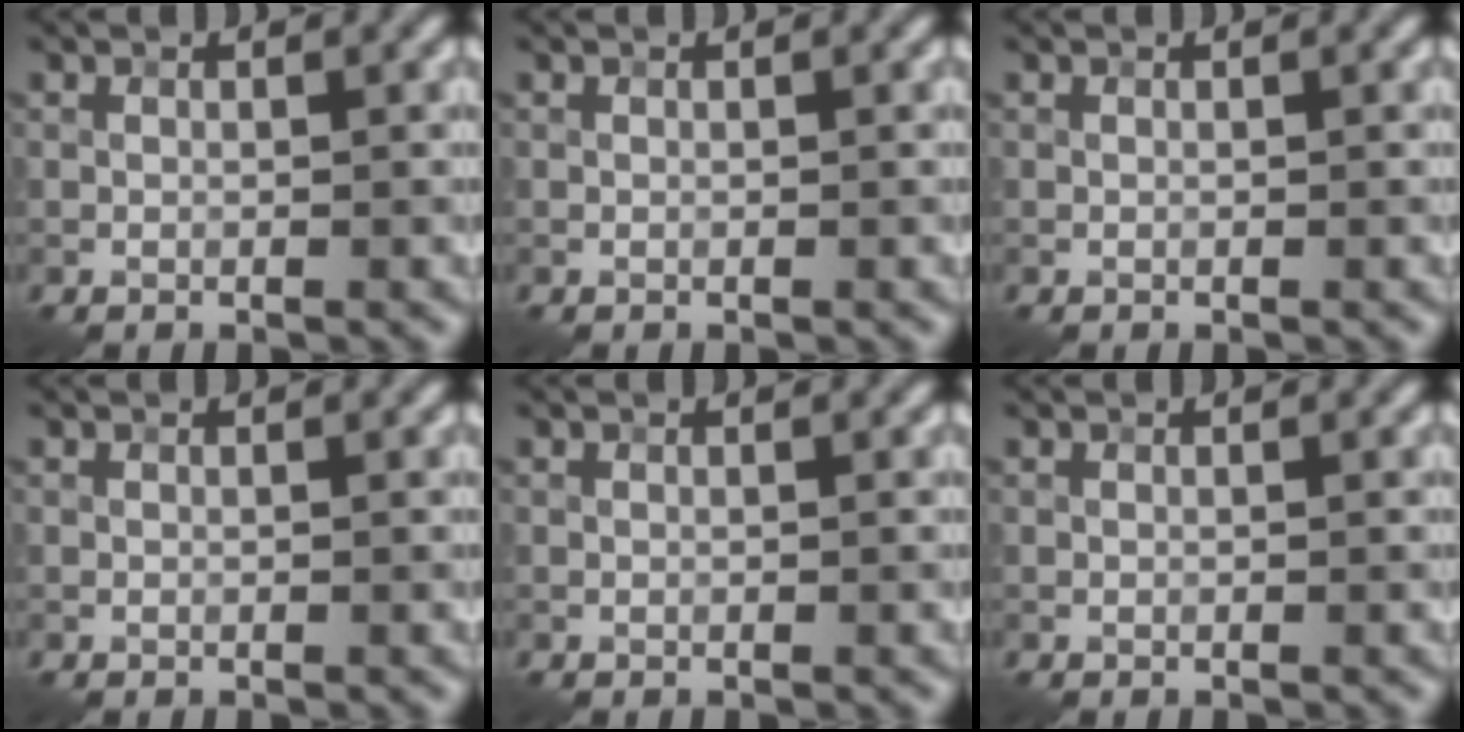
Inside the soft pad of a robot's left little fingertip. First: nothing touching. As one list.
[{"total": 0.0}, {"total": 0.0}, {"total": 0.0}, {"total": 0.0}, {"total": 0.0}]